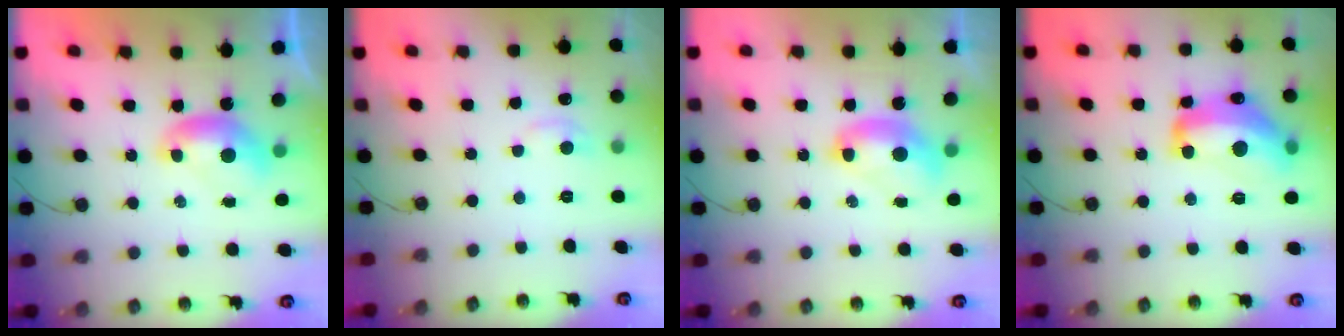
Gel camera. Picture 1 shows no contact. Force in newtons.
{"total": 1.0, "press": 0.6, "slide": 0.9}
{"total": 2.6, "press": 2.6, "slide": 0.1}
{"total": 12.7, "press": 12.7, "slide": 0.9}